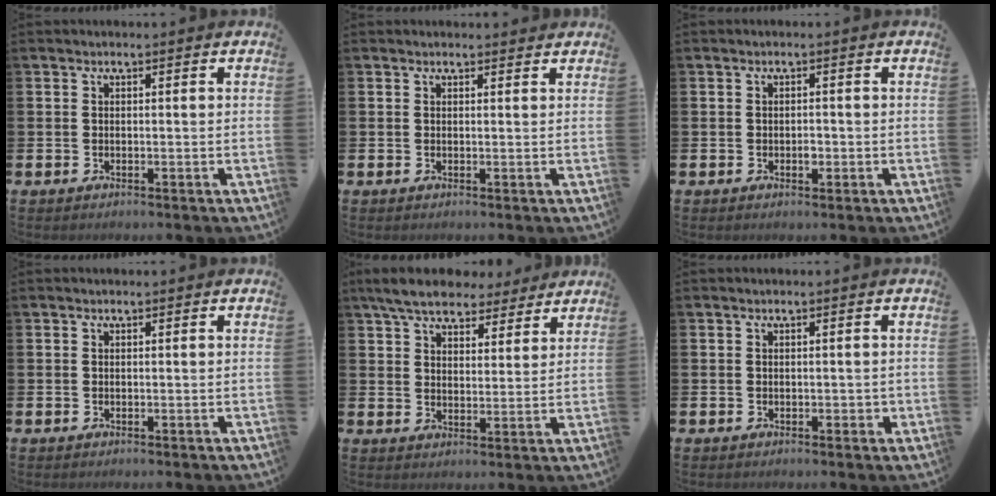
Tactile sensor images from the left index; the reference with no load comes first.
{"total": 0.7, "force": [0.6, 0.2, 0.1], "torque": [0.013, -0.004, 0.008]}
{"total": 1.1, "force": [-0.2, 0.7, 0.9], "torque": [-0.009, -0.002, -0.005]}
{"total": 0.0}
{"total": 7.2, "force": [6.5, 2.4, 1.9], "torque": [-0.064, -0.021, 0.120]}
{"total": 0.8, "force": [-0.1, 0.5, 0.6], "torque": [-0.011, 0.004, -0.004]}